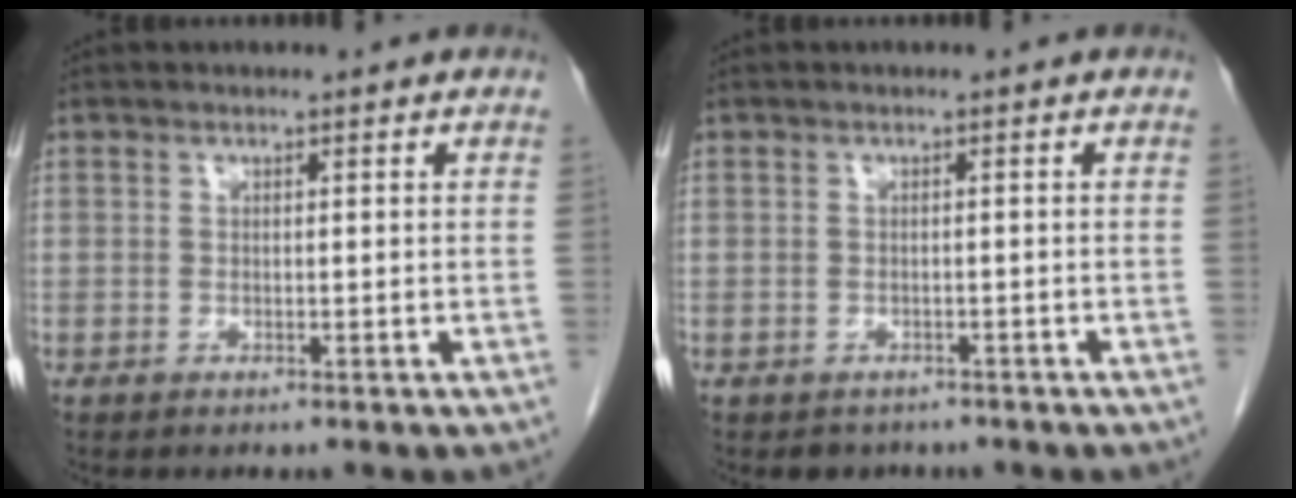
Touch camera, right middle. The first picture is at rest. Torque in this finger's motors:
{"motor_torque": [-0.13, -0.04, 0.00, 0.00]}